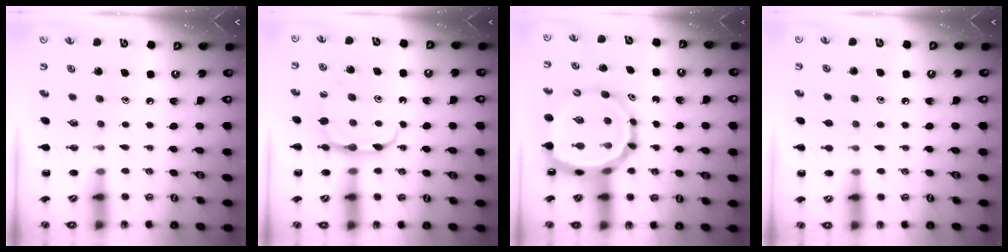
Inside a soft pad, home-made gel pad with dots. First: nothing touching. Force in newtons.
{"total": 7.9, "press": 7.8, "slide": 1.0}
{"total": 13.1, "press": 12.6, "slide": 3.5}
{"total": 5.9, "press": 5.6, "slide": 1.9}